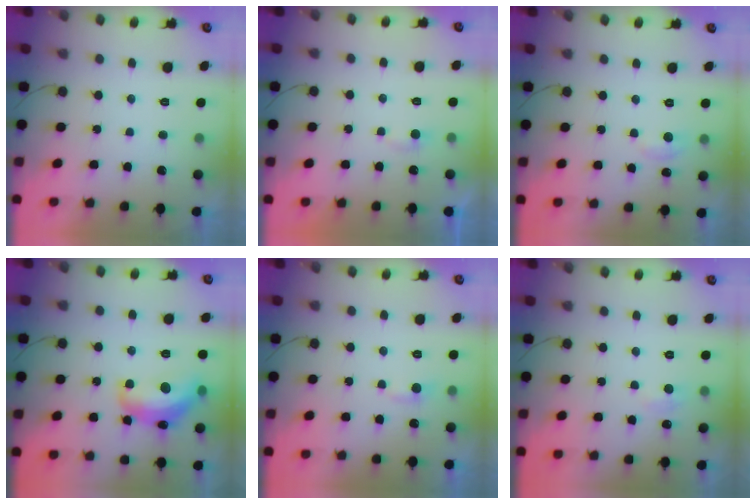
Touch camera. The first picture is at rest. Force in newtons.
{"total": 2.8, "press": 2.8, "slide": 0.3}
{"total": 4.8, "press": 4.7, "slide": 0.7}
{"total": 14.7, "press": 14.7, "slide": 1.1}
{"total": 3.6, "press": 3.6, "slide": 0.5}
{"total": 5.4, "press": 5.3, "slide": 0.7}